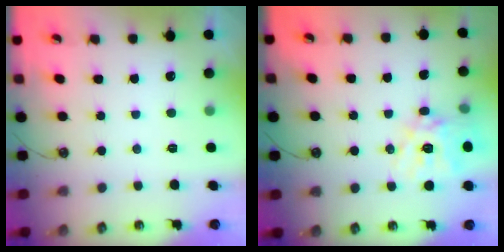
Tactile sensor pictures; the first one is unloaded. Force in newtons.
{"total": 15.8, "press": 15.7, "slide": 1.3}